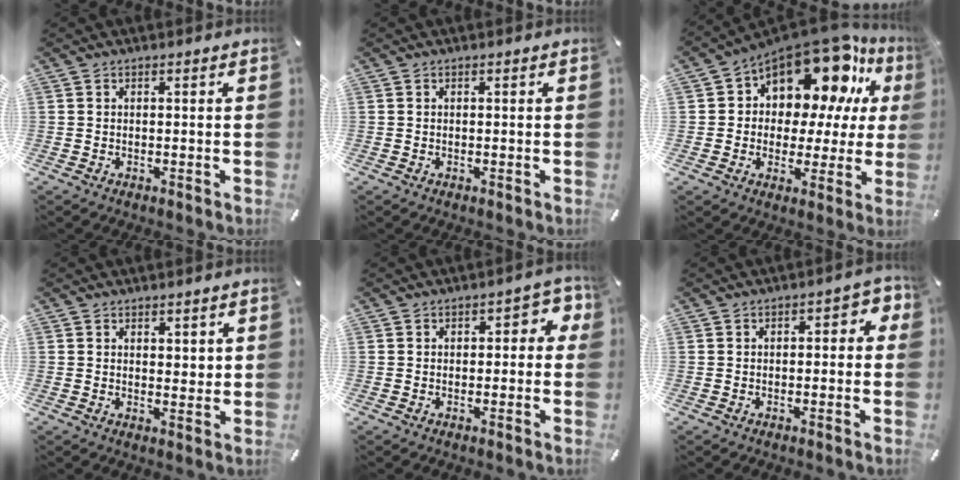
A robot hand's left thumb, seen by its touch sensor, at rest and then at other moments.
{"total": 0.0}
{"total": 15.6, "force": [10.7, 7.9, 8.2], "torque": [-0.129, -0.093, 0.182]}
{"total": 2.2, "force": [1.6, 1.4, 0.3], "torque": [0.009, -0.009, 0.027]}
{"total": 4.4, "force": [0.5, 2.9, 3.3], "torque": [-0.034, 0.000, 0.000]}
{"total": 3.2, "force": [-0.8, 1.8, 2.5], "torque": [-0.031, 0.009, -0.020]}